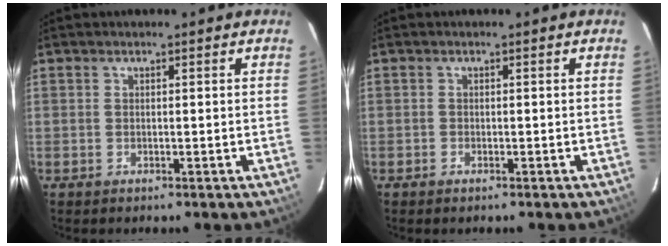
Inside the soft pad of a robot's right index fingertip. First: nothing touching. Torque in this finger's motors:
{"motor_torque": [0.26, -0.37, -0.03, -0.04]}